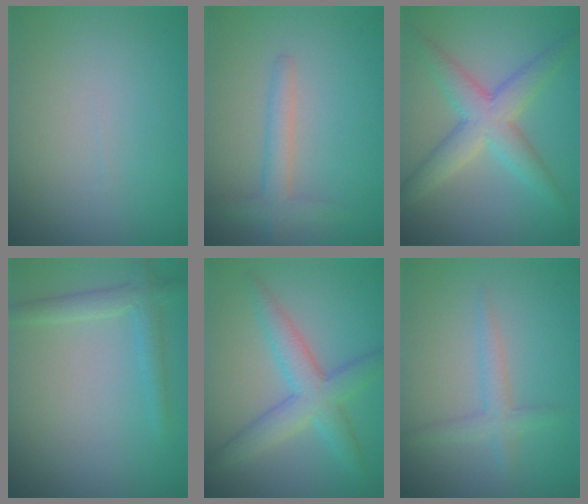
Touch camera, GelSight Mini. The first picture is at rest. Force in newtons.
{"total": 2.3, "press": 2.3, "slide": 0.2}
{"total": 5.0, "press": 5.0, "slide": 0.1}
{"total": 2.3, "press": 2.3, "slide": 0.1}
{"total": 4.7, "press": 4.7, "slide": 0.1}
{"total": 2.0, "press": 2.0, "slide": 0.1}